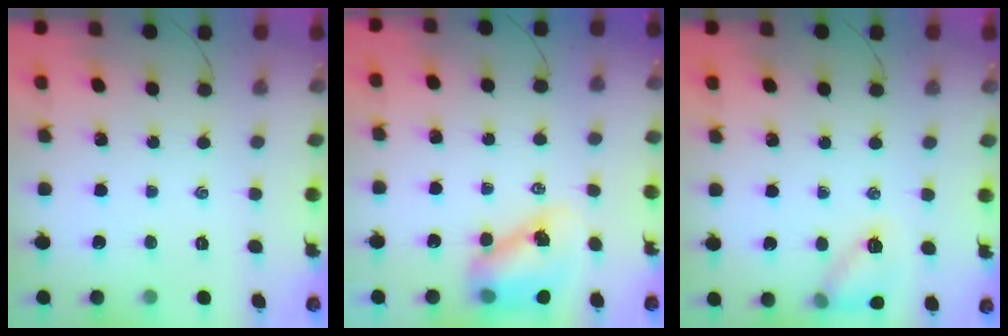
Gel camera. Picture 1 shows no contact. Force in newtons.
{"total": 8.6, "press": 8.4, "slide": 2.0}
{"total": 10.5, "press": 10.3, "slide": 2.0}